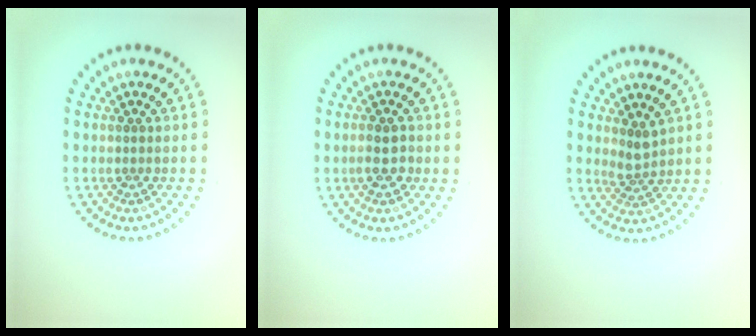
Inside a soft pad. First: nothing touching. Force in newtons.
{"total": 2.2, "press": 2.1, "slide": 0.4}
{"total": 1.9, "press": 1.4, "slide": 1.4}